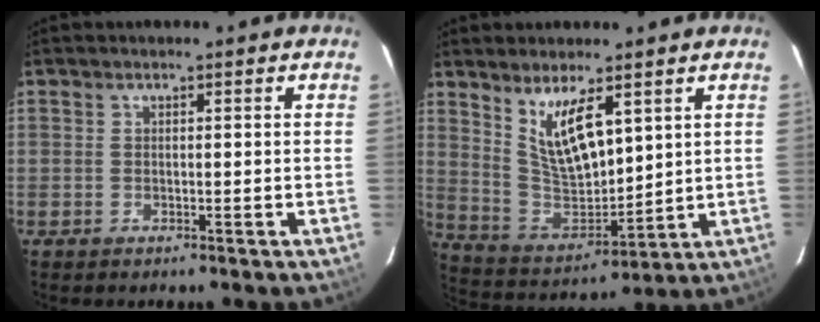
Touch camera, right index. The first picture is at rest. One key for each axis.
{"total": 11.7, "fx": 5.7, "fy": 4.4, "fz": 9.2, "tx": -0.172, "ty": -0.012, "tz": 0.130}